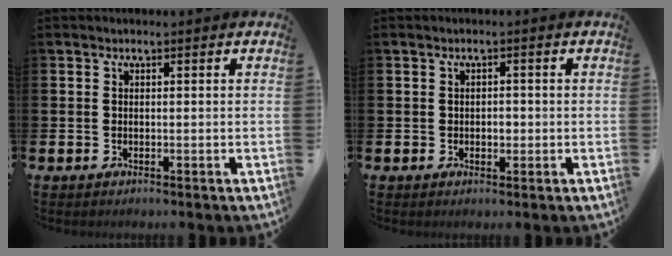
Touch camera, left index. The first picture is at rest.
{"total": 1.3, "force": [0.0, 0.9, 0.9], "torque": [-0.002, 0.000, -0.004]}